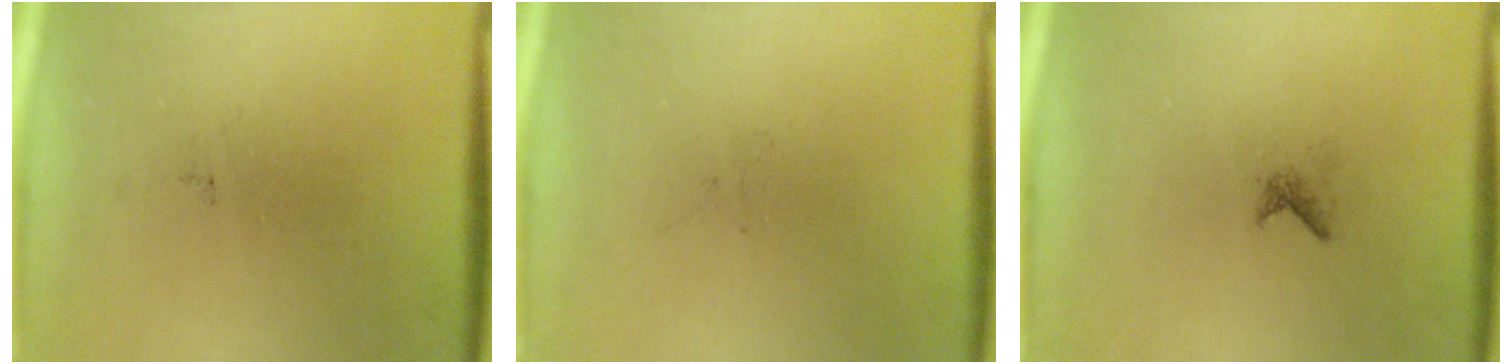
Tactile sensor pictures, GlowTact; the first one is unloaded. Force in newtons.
{"total": 0.0}
{"total": 0.6}